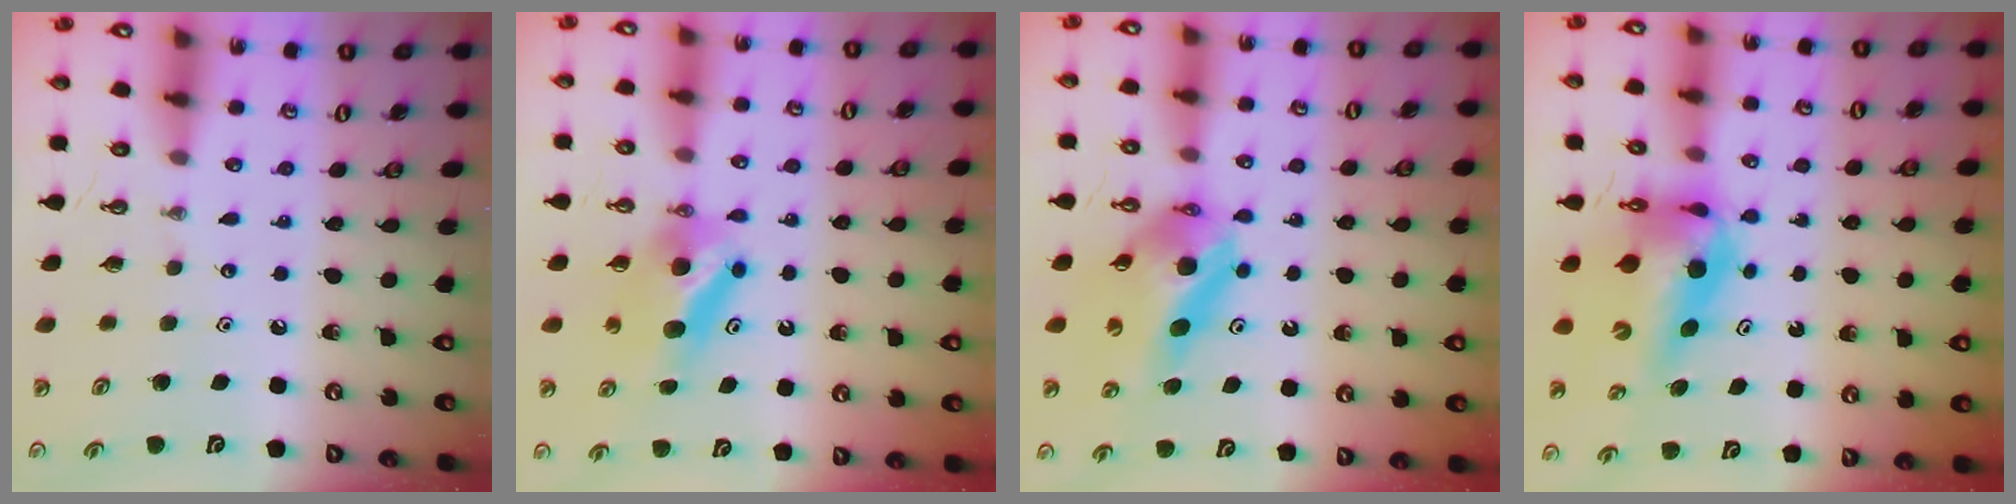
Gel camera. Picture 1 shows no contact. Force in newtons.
{"total": 7.6, "press": 7.1, "slide": 2.6}
{"total": 10.7, "press": 10.7, "slide": 1.1}
{"total": 8.9, "press": 8.9, "slide": 0.8}